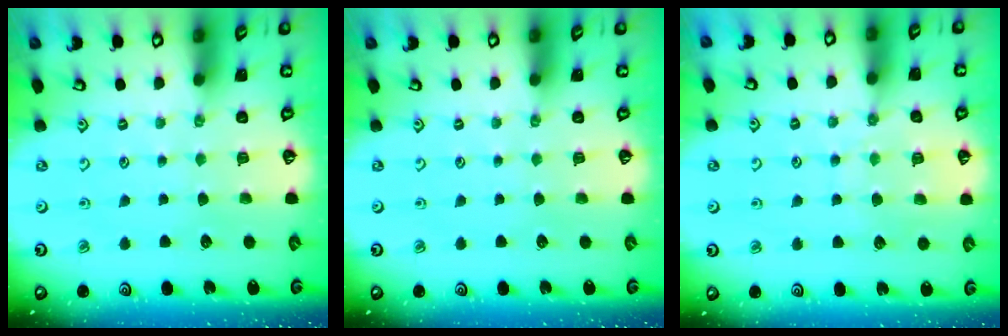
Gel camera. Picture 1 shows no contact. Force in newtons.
{"total": 0.0}
{"total": 8.7, "press": 8.7, "slide": 0.8}